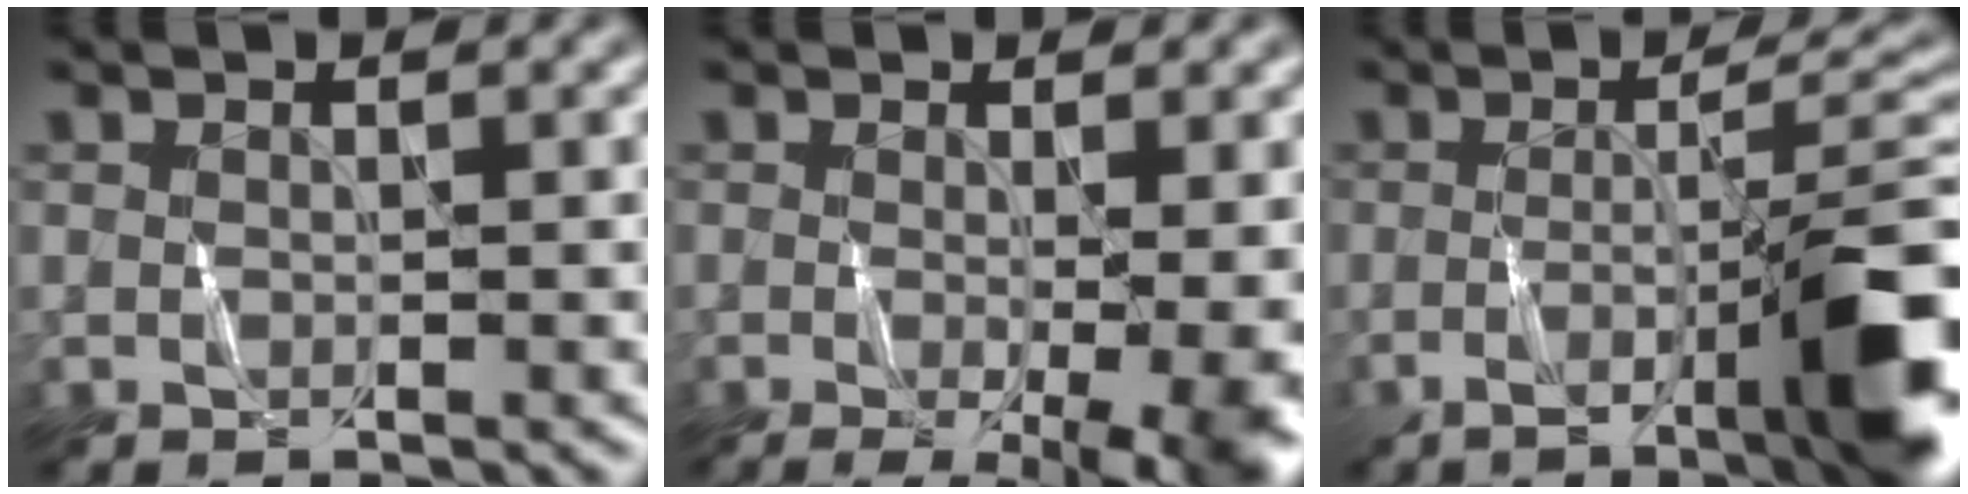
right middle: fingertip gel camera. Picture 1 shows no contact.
{"total": 8.3, "force": [-1.2, 2.8, 7.8], "torque": [-0.072, -0.010, -0.007]}
{"total": 9.8, "force": [-2.8, 2.0, 9.2], "torque": [-0.117, 0.008, -0.044]}